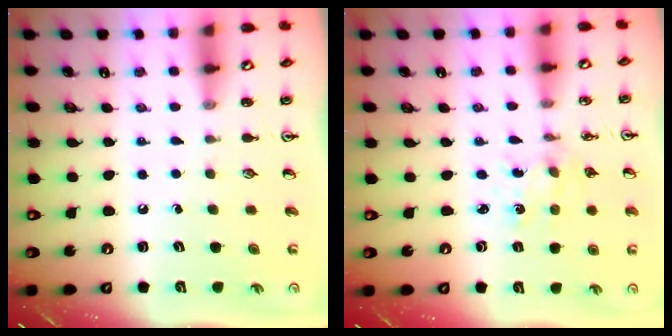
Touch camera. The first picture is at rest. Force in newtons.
{"total": 1.0, "press": 0.9, "slide": 0.1}